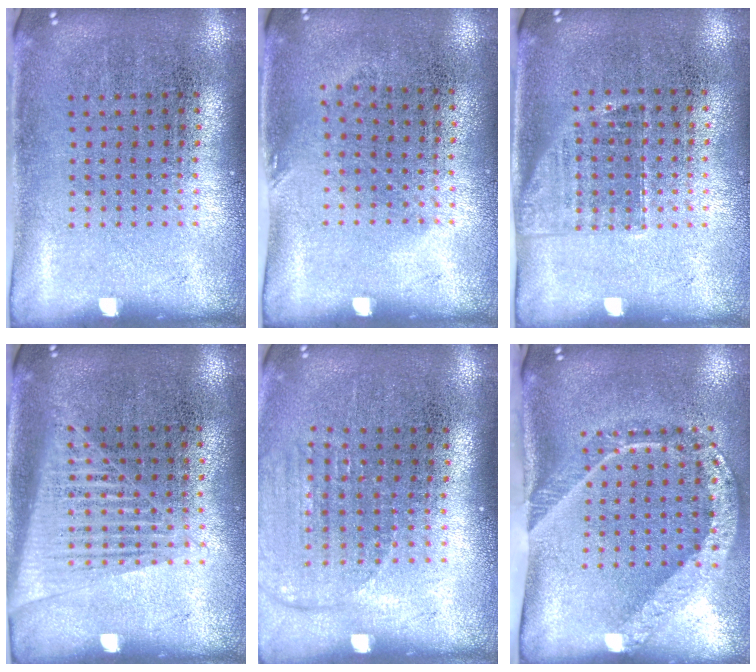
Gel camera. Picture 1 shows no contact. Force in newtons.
{"total": 0.9, "press": 0.6, "slide": 0.6}
{"total": 1.2, "press": 1.0, "slide": 0.8}
{"total": 1.4, "press": 1.3, "slide": 0.7}
{"total": 1.4, "press": 1.2, "slide": 0.6}
{"total": 2.3, "press": 1.5, "slide": 1.7}